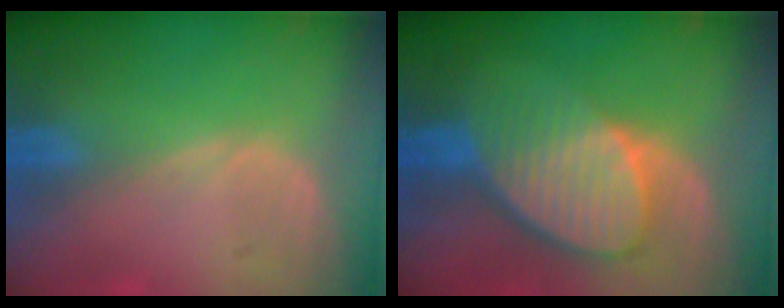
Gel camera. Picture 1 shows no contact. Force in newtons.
{"total": 8.9, "press": 8.0, "slide": 3.9}